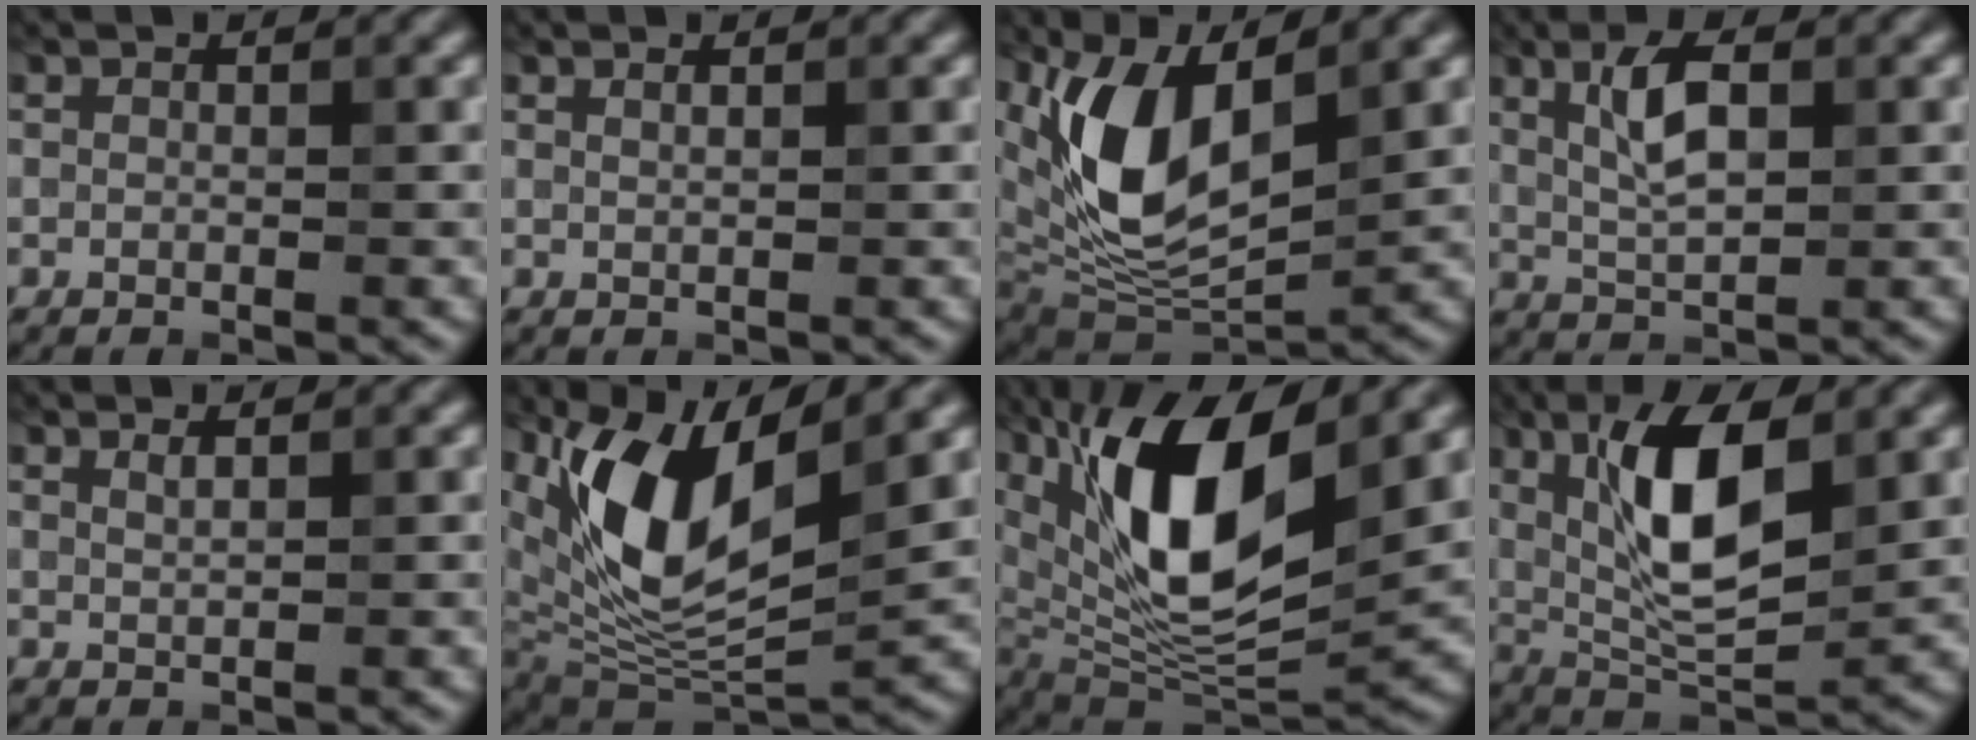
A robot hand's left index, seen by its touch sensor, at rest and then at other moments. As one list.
[{"total": 0.7, "force": [0.5, 0.2, 0.4], "torque": [-0.004, -0.002, 0.008]}, {"total": 9.7, "force": [3.2, 4.9, 7.7], "torque": [-0.159, -0.017, 0.059]}, {"total": 4.4, "force": [1.3, 1.5, 3.9], "torque": [-0.080, 0.006, 0.023]}, {"total": 1.0, "force": [0.7, 0.3, 0.6], "torque": [-0.006, 0.002, 0.011]}, {"total": 10.8, "force": [4.4, 5.0, 8.5], "torque": [-0.162, -0.011, 0.084]}, {"total": 13.6, "force": [4.8, 5.1, 11.7], "torque": [-0.201, 0.001, 0.086]}, {"total": 9.4, "force": [2.5, 3.5, 8.3], "torque": [-0.146, -0.005, 0.044]}]